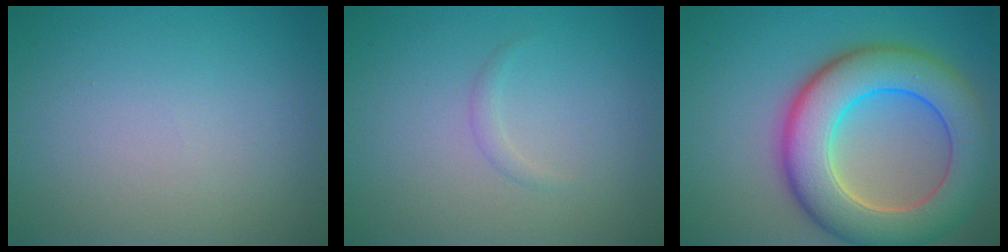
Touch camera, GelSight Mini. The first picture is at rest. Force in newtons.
{"total": 0.7, "press": 0.7, "slide": 0.0}
{"total": 10.5, "press": 10.5, "slide": 0.6}